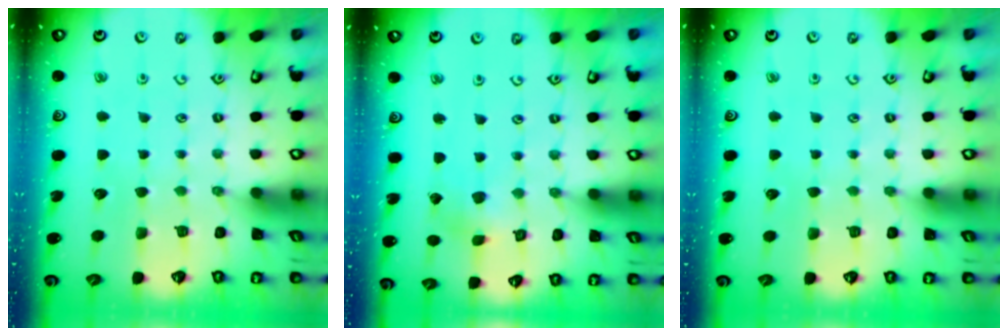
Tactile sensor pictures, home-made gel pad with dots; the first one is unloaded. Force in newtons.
{"total": 2.4, "press": 2.4, "slide": 0.2}
{"total": 0.0}